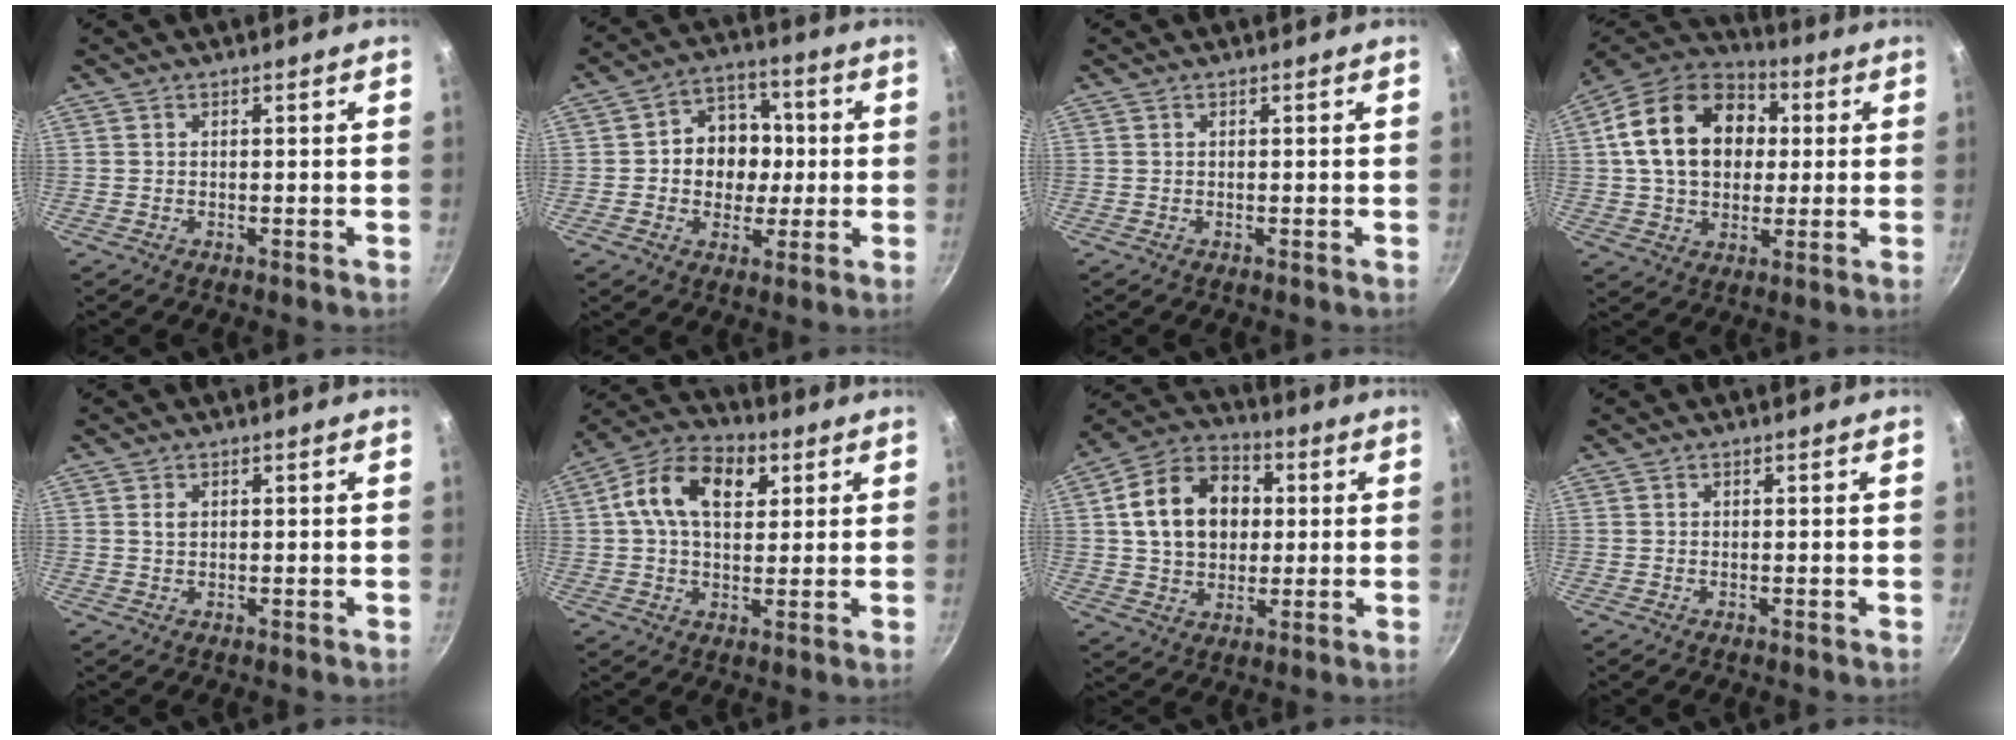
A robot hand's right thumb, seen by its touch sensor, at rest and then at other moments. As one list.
[{"total": 11.6, "force": [0.2, 9.7, 6.4], "torque": [-0.051, 0.013, -0.006]}, {"total": 0.0}, {"total": 21.0, "force": [3.8, 15.5, 13.7], "torque": [-0.213, 0.025, 0.057]}, {"total": 1.6, "force": [0.5, 1.2, 1.0], "torque": [-0.015, 0.001, 0.008]}, {"total": 13.6, "force": [4.0, 8.7, 9.6], "torque": [-0.146, 0.010, 0.051]}, {"total": 16.1, "force": [2.5, 12.2, 10.2], "torque": [-0.143, 0.021, 0.034]}, {"total": 0.0}]